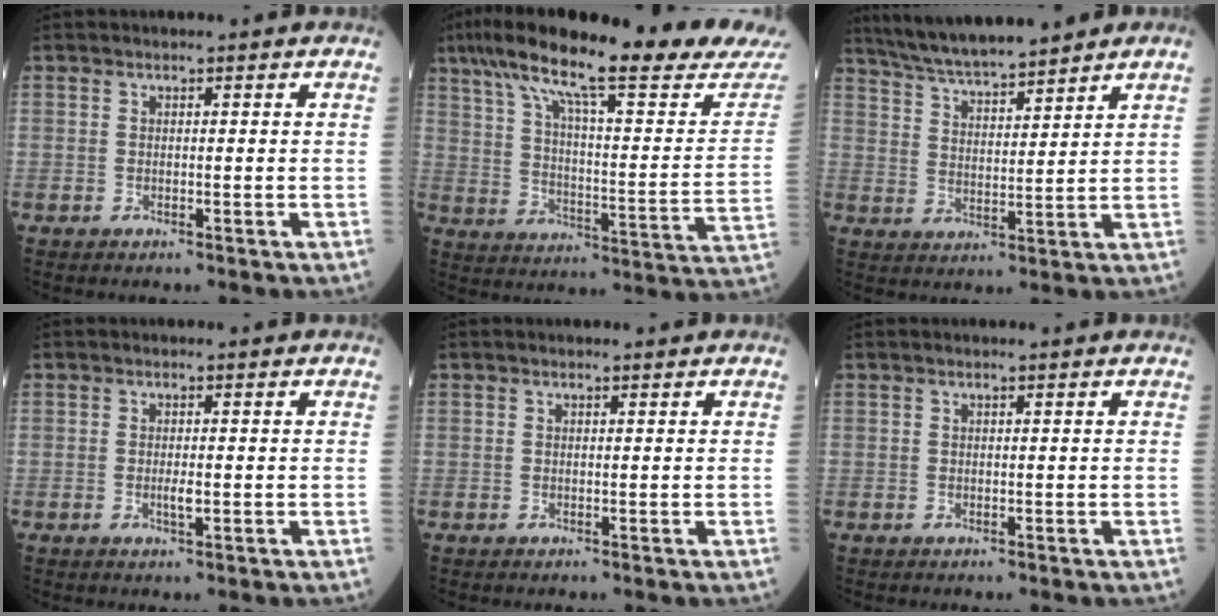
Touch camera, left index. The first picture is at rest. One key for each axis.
{"total": 27.4, "fx": 22.7, "fy": 2.0, "fz": 15.1, "tx": -0.247, "ty": -0.026, "tz": 0.314}
{"total": 11.5, "fx": 10.2, "fy": 0.8, "fz": 5.2, "tx": -0.091, "ty": 0.018, "tz": 0.178}
{"total": 1.4, "fx": -0.2, "fy": 0.3, "fz": 1.3, "tx": -0.027, "ty": -0.002, "tz": -0.001}
{"total": 0.8, "fx": 0.7, "fy": 0.1, "fz": 0.4, "tx": -0.010, "ty": 0.007, "tz": 0.011}
{"total": 1.0, "fx": 0.8, "fy": 0.0, "fz": 0.6, "tx": -0.011, "ty": 0.010, "tz": 0.013}